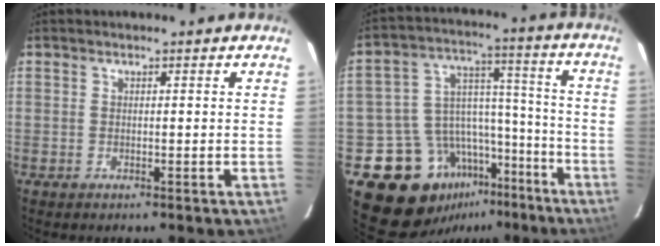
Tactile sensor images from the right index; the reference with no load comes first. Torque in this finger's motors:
{"motor_torque": [1.18, -0.95, 0.20, 0.00]}